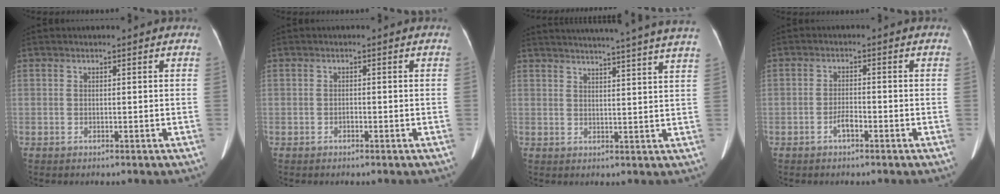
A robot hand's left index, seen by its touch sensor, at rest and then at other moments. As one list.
[{"total": 0.6, "force": [-0.4, 0.3, 0.4], "torque": [-0.006, 0.001, -0.007]}, {"total": 22.9, "force": [21.0, -1.3, 8.9], "torque": [-0.136, -0.033, 0.258]}, {"total": 2.2, "force": [-1.3, 0.6, 1.6], "torque": [-0.029, 0.002, -0.024]}]